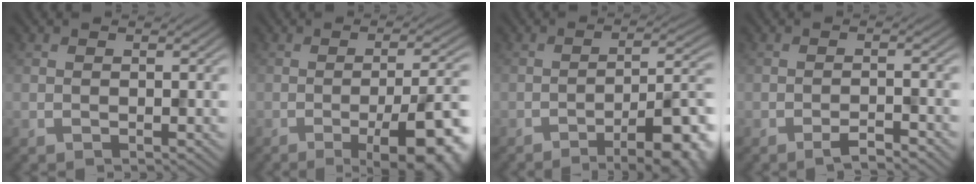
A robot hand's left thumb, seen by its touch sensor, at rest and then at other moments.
{"total": 11.9, "force": [-4.7, 3.3, 10.4], "torque": [-0.125, 0.003, -0.066]}
{"total": 12.1, "force": [-7.0, 2.9, 9.4], "torque": [-0.127, 0.015, -0.098]}
{"total": 2.4, "force": [-1.8, 0.1, 1.6], "torque": [-0.026, 0.006, -0.037]}